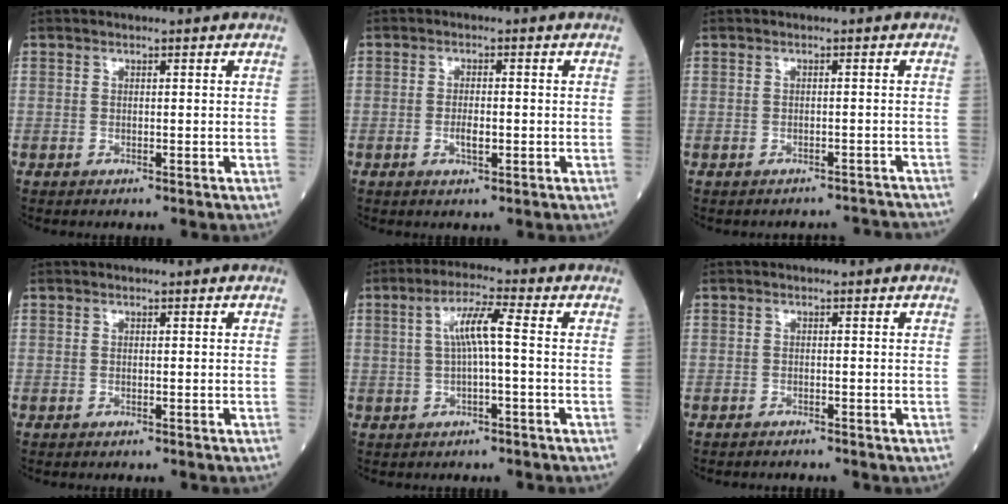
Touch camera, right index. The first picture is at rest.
{"total": 3.1, "force": [-0.8, 1.2, 2.7], "torque": [-0.058, 0.000, -0.012]}
{"total": 6.1, "force": [-5.8, 1.7, 1.0], "torque": [-0.014, 0.021, -0.067]}
{"total": 0.0}
{"total": 6.2, "force": [0.5, 1.0, 6.1], "torque": [-0.123, 0.019, 0.012]}
{"total": 2.3, "force": [-1.9, 0.9, 0.8], "torque": [-0.021, -0.005, -0.023]}